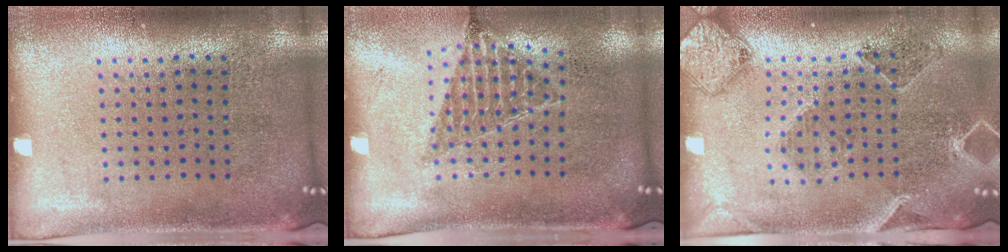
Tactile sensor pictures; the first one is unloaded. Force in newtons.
{"total": 0.9, "press": 0.9, "slide": 0.1}
{"total": 0.6, "press": 0.5, "slide": 0.3}